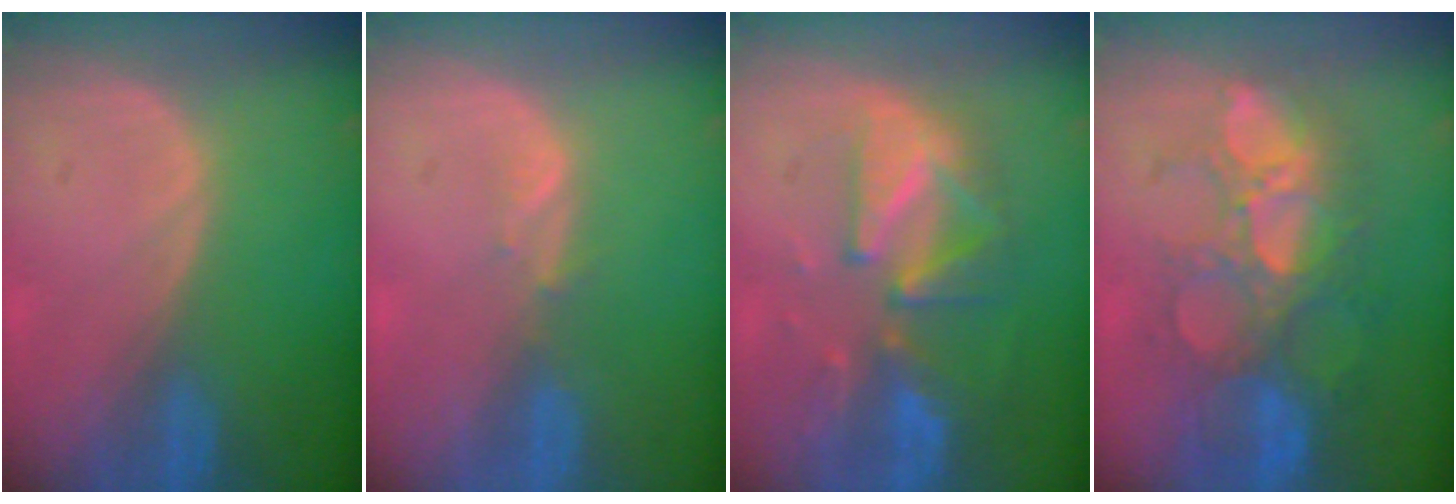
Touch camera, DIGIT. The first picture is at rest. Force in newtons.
{"total": 1.4, "press": 1.2, "slide": 0.6}
{"total": 9.8, "press": 8.6, "slide": 4.7}
{"total": 10.8, "press": 9.9, "slide": 4.4}